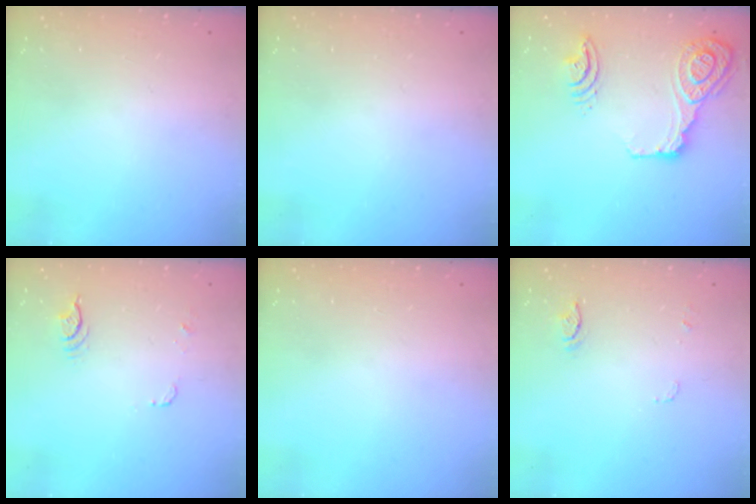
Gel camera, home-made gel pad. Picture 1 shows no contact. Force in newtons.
{"total": 0.0}
{"total": 17.7, "press": 17.1, "slide": 4.4}
{"total": 14.3, "press": 5.9, "slide": 13.1}
{"total": 0.0}
{"total": 5.5, "press": 5.4, "slide": 0.4}